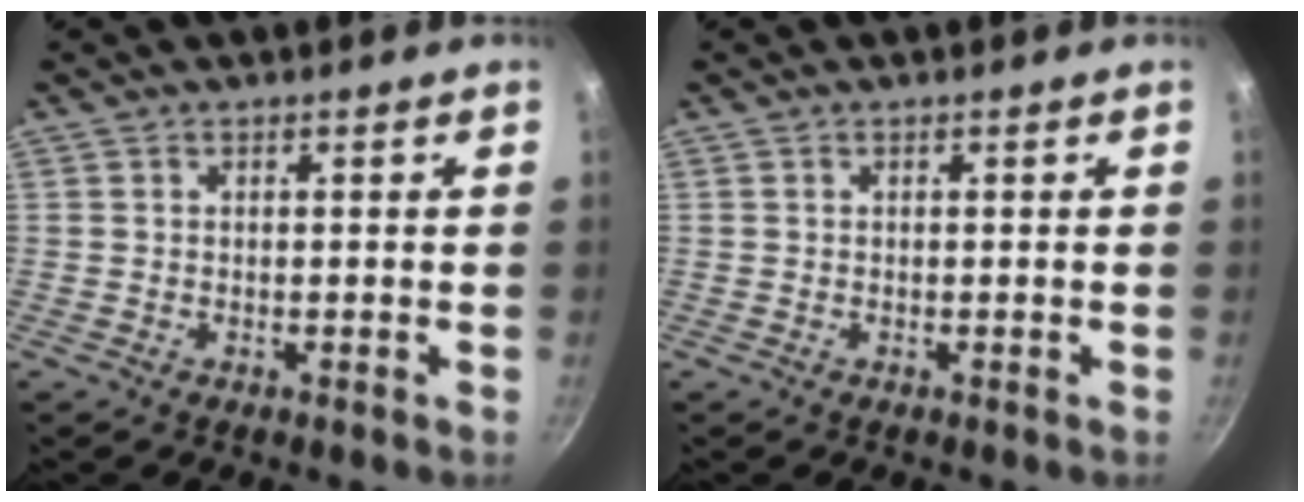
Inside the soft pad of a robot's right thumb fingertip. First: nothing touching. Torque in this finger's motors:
{"motor_torque": [0.00, 0.00, 0.00, 0.00, 0.00]}